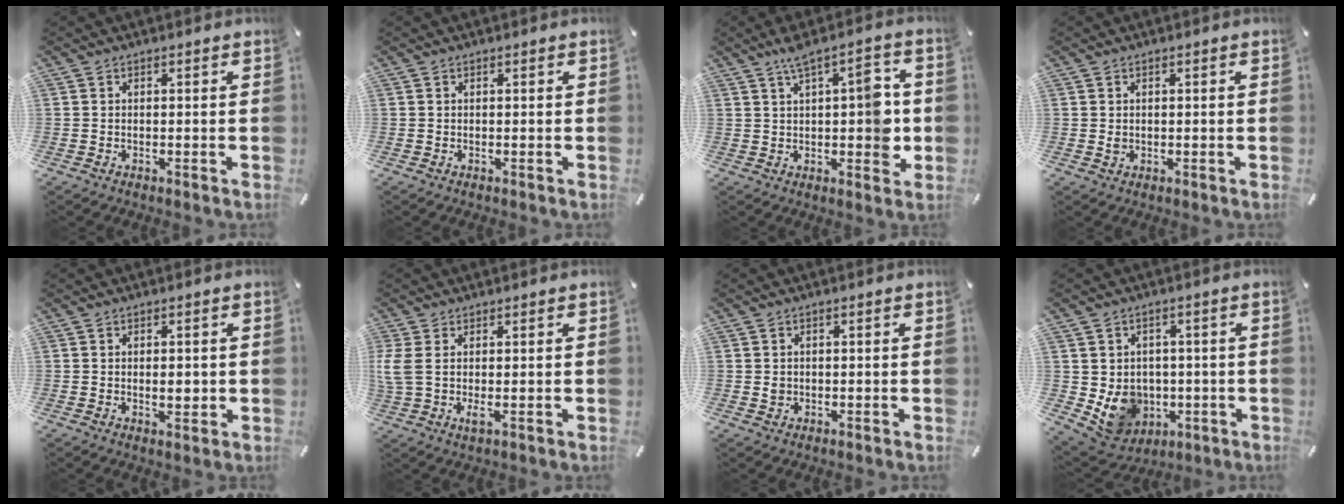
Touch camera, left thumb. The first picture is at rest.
{"total": 0.0}
{"total": 11.1, "force": [1.5, 4.9, 9.9], "torque": [-0.126, -0.003, 0.023]}
{"total": 1.1, "force": [0.0, 1.0, 0.5], "torque": [-0.011, 0.004, 0.000]}
{"total": 2.7, "force": [0.2, 1.6, 2.2], "torque": [-0.028, -0.002, -0.001]}
{"total": 4.5, "force": [0.3, 1.4, 4.2], "torque": [-0.098, -0.013, 0.006]}
{"total": 1.2, "force": [0.1, 1.1, 0.4], "torque": [-0.009, 0.004, 0.000]}
{"total": 9.3, "force": [-1.0, 8.6, 3.3], "torque": [-0.064, -0.010, -0.011]}